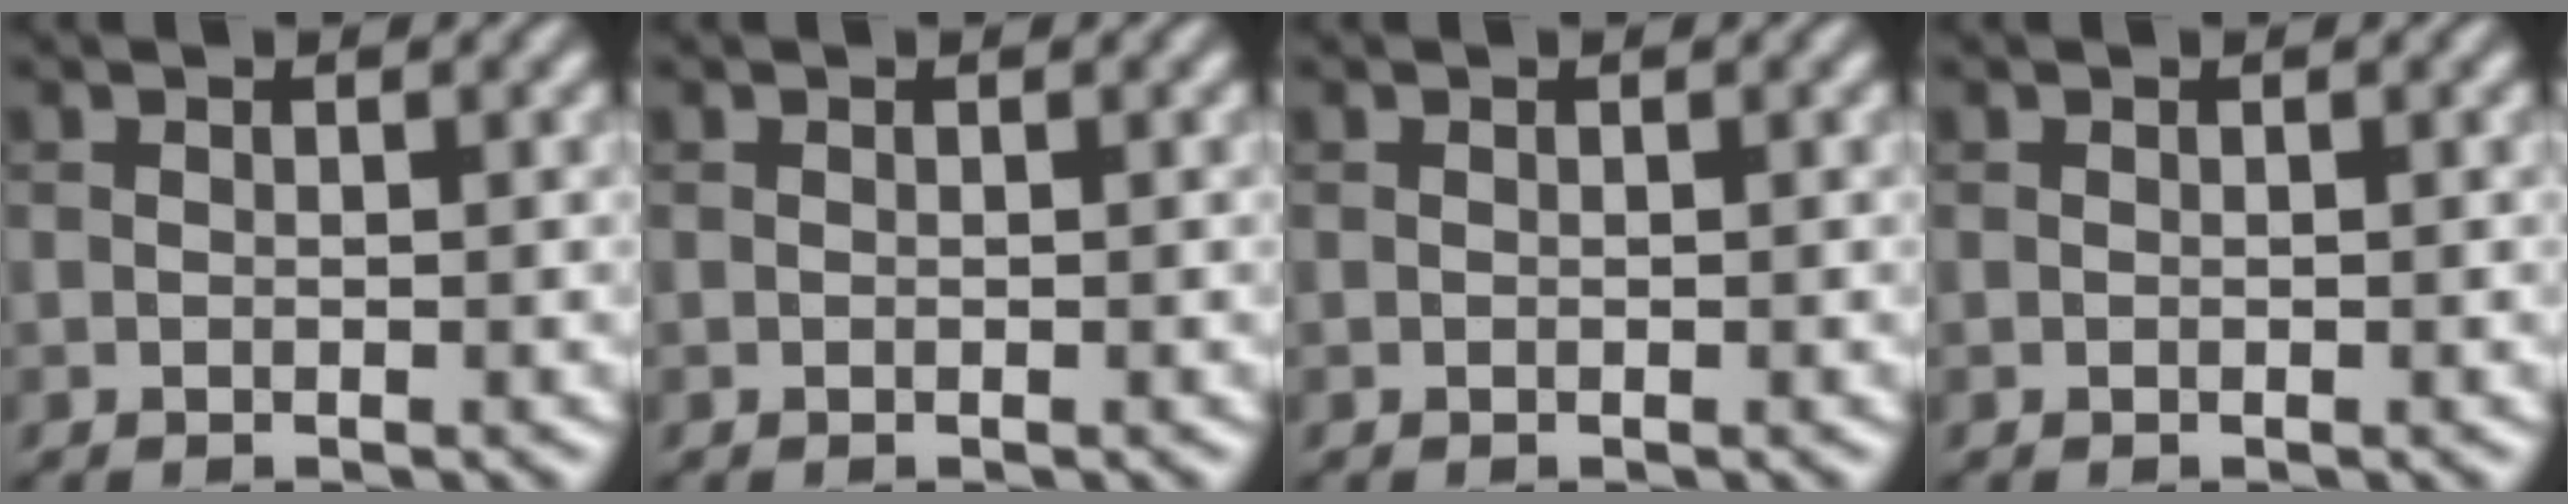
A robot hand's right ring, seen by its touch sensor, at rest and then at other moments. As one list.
[{"total": 0.0}, {"total": 0.0}, {"total": 0.0}]